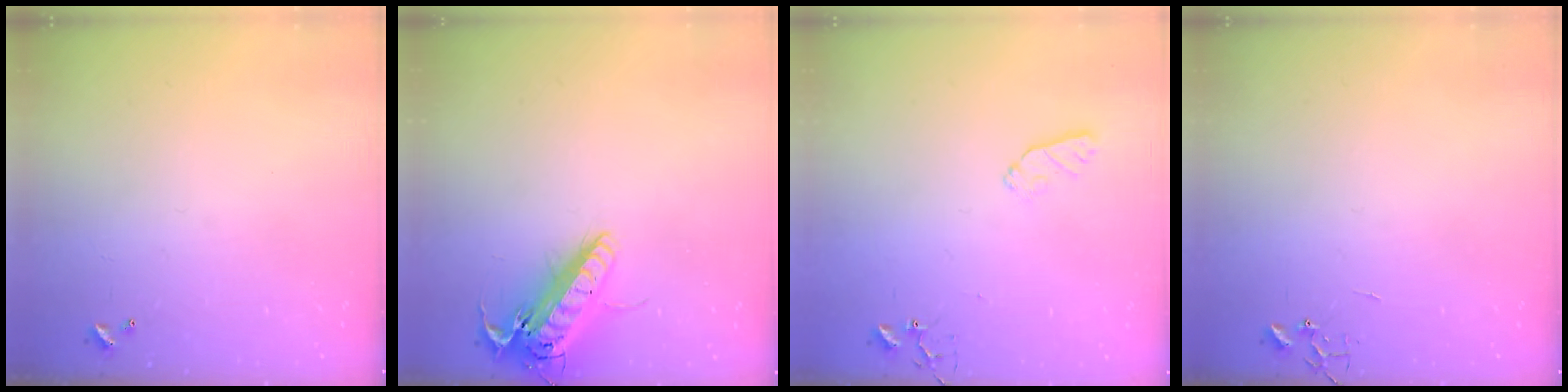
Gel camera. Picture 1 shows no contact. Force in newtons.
{"total": 17.8, "press": 17.5, "slide": 3.3}
{"total": 5.4, "press": 5.3, "slide": 0.7}
{"total": 0.0}